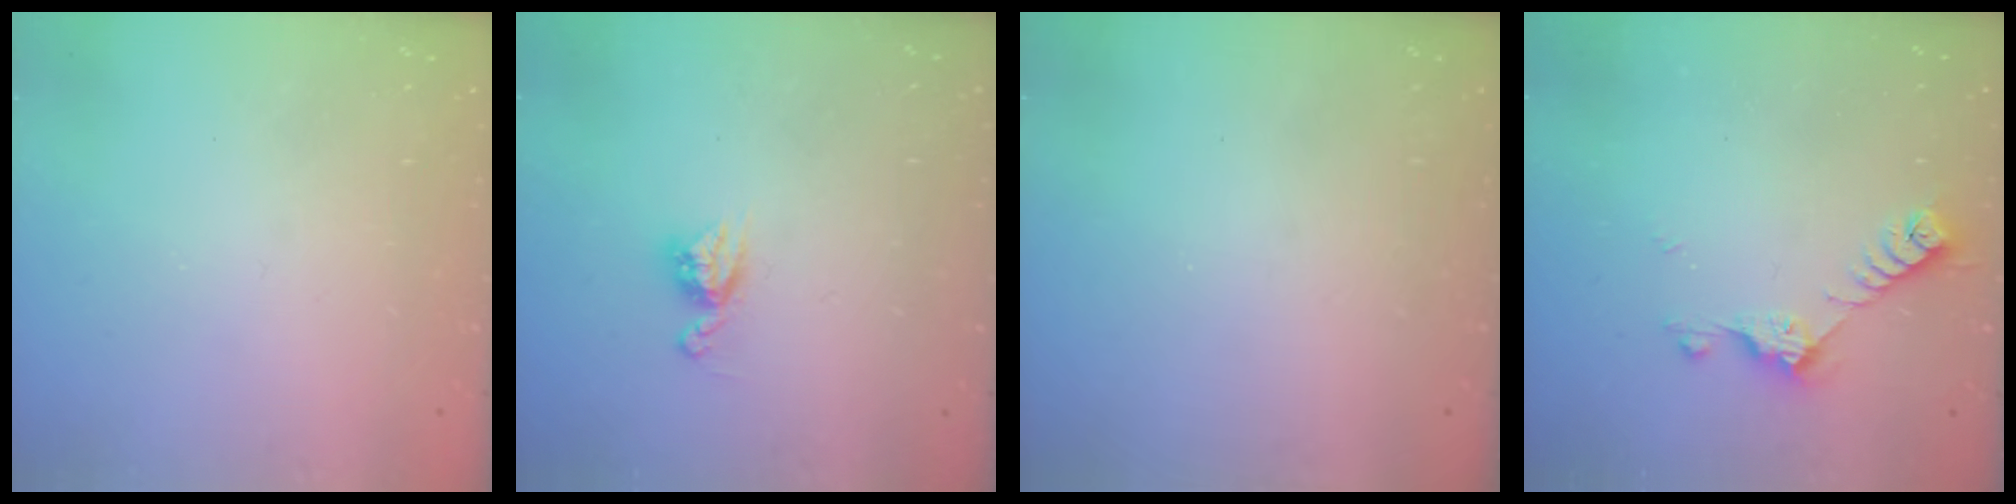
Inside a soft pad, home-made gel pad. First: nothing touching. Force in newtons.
{"total": 7.7, "press": 7.7, "slide": 0.6}
{"total": 0.0}
{"total": 7.2, "press": 7.2, "slide": 0.9}